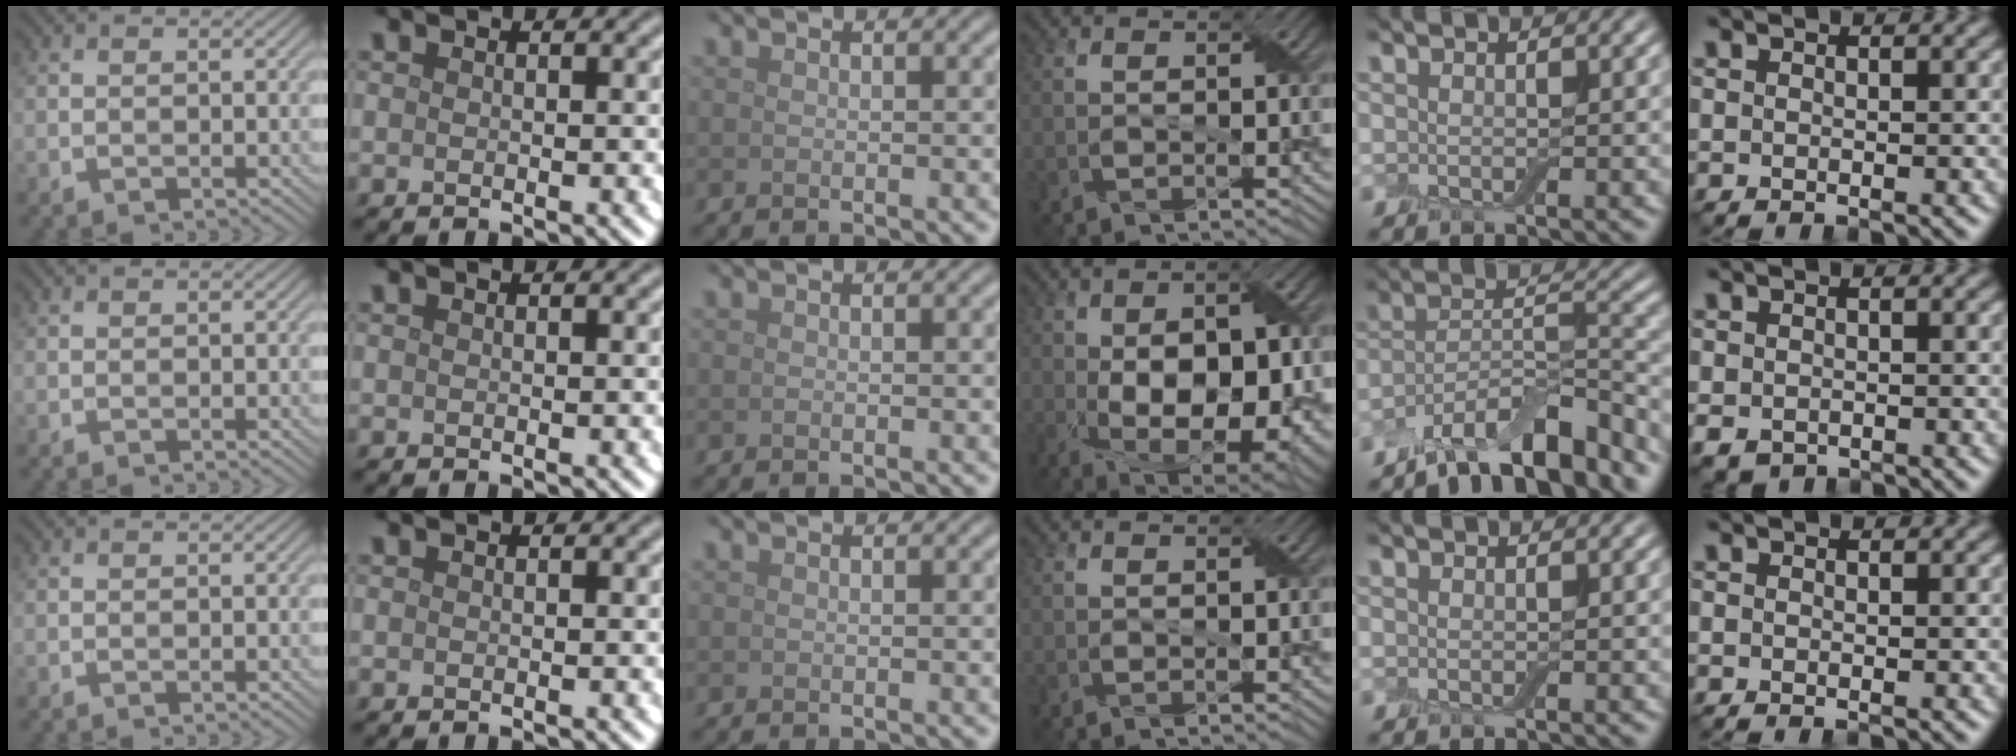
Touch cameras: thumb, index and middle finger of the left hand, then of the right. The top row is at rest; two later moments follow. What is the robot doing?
{"motion": "fold", "object": "cloth"}